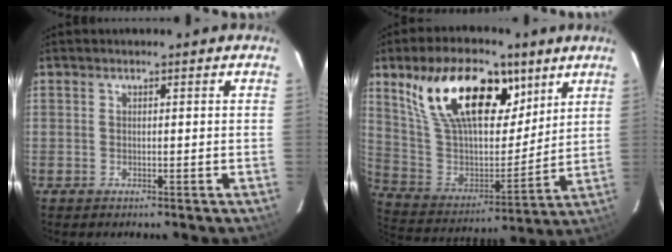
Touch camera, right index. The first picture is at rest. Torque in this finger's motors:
{"motor_torque": [1.20, 0.93, 1.05, 0.21]}